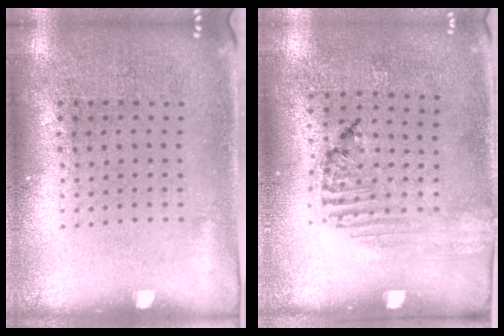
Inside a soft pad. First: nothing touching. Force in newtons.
{"total": 1.2, "press": 1.2, "slide": 0.2}